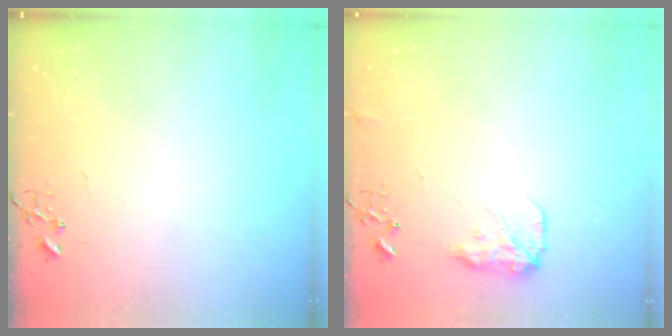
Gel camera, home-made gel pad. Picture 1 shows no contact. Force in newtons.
{"total": 9.8, "press": 9.8, "slide": 0.2}